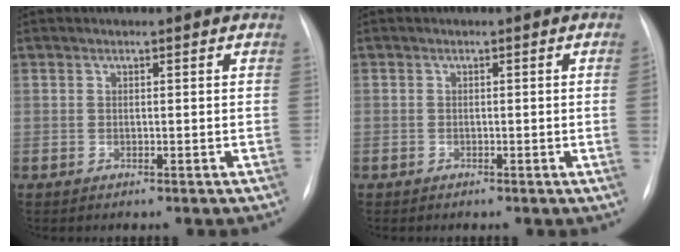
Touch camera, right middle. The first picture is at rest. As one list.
[{"total": 1.3, "force": [-0.3, -0.4, 1.2], "torque": [-0.015, 0.001, -0.005]}]